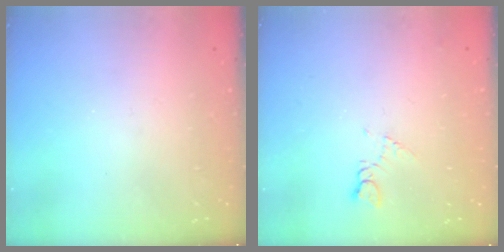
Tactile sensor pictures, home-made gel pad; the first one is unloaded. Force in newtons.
{"total": 5.2, "press": 5.1, "slide": 0.7}